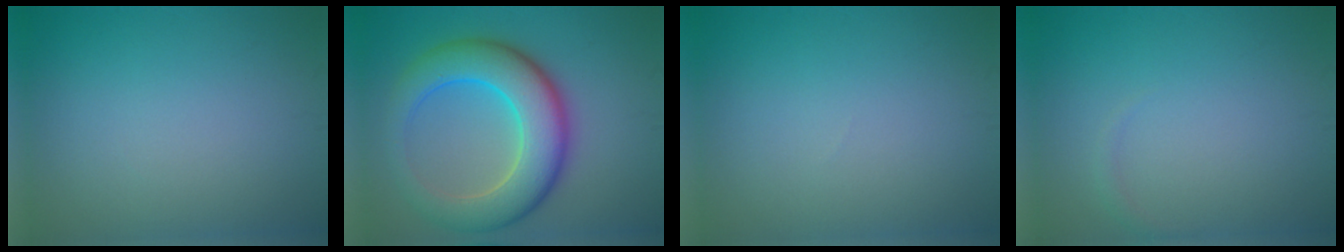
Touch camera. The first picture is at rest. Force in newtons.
{"total": 9.1, "press": 9.1, "slide": 0.4}
{"total": 0.0}
{"total": 0.6, "press": 0.6, "slide": 0.0}